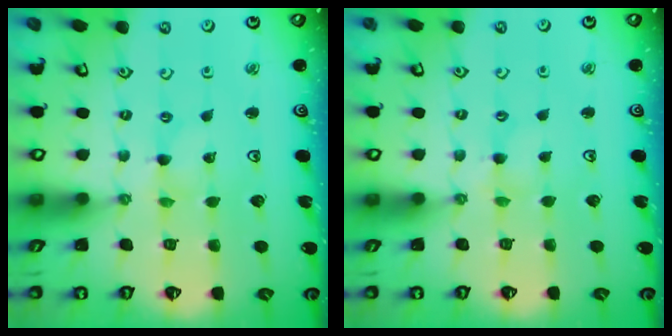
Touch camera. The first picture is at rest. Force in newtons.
{"total": 1.8, "press": 1.8, "slide": 0.3}